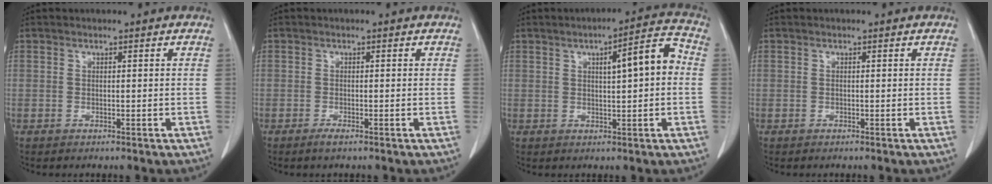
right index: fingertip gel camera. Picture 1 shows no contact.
{"total": 1.0, "force": [-0.7, 0.0, 0.8], "torque": [-0.015, -0.002, -0.014]}
{"total": 7.5, "force": [1.0, 1.3, 7.3], "torque": [-0.104, 0.021, 0.011]}
{"total": 0.0}